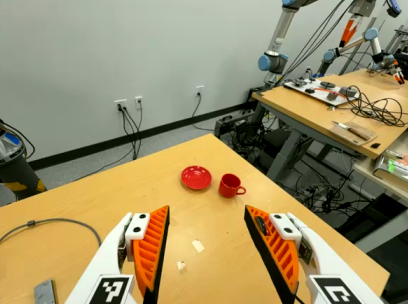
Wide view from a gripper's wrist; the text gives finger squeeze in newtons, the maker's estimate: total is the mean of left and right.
{"total": 0.0}